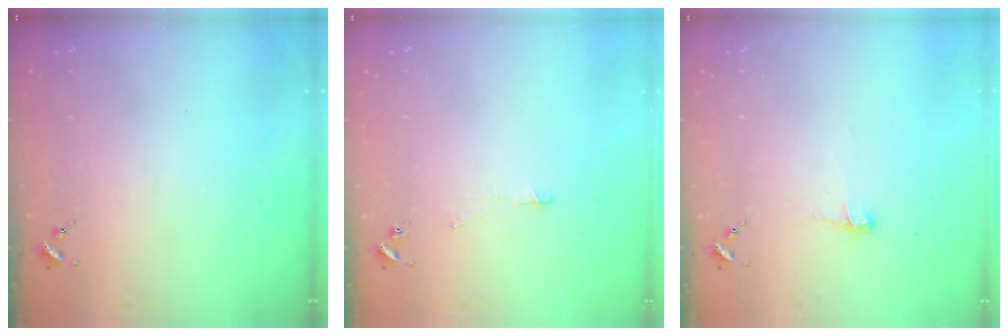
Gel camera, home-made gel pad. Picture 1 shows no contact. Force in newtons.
{"total": 3.3, "press": 3.3, "slide": 0.2}
{"total": 5.8, "press": 5.8, "slide": 0.6}